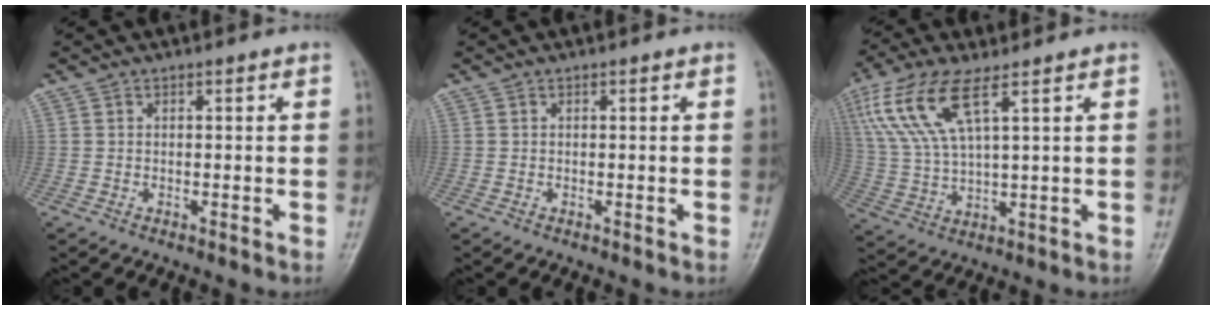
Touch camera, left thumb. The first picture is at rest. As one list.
[{"total": 0.0}, {"total": 12.7, "force": [6.1, 4.1, 10.4], "torque": [-0.237, -0.009, 0.126]}]